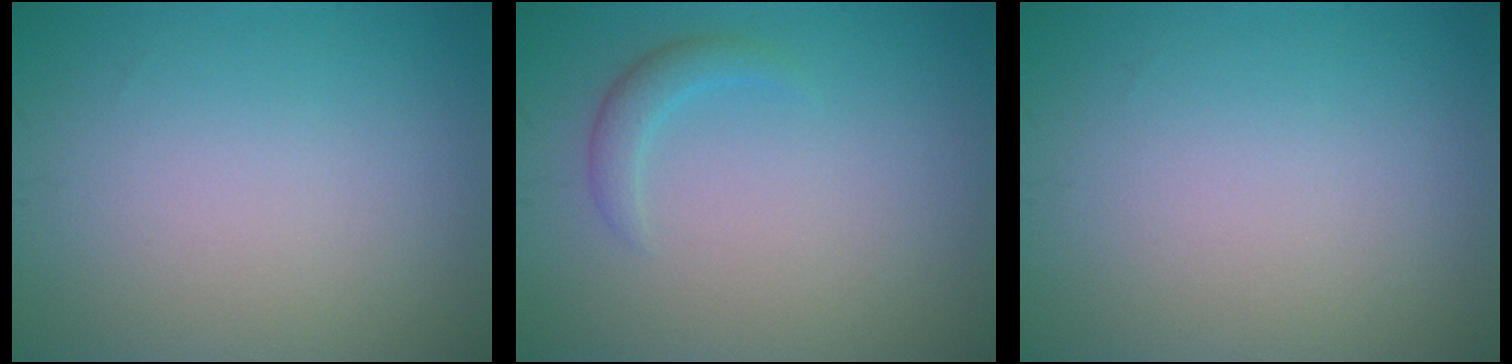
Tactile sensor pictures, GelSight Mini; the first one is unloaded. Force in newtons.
{"total": 1.6, "press": 1.6, "slide": 0.1}
{"total": 0.0}